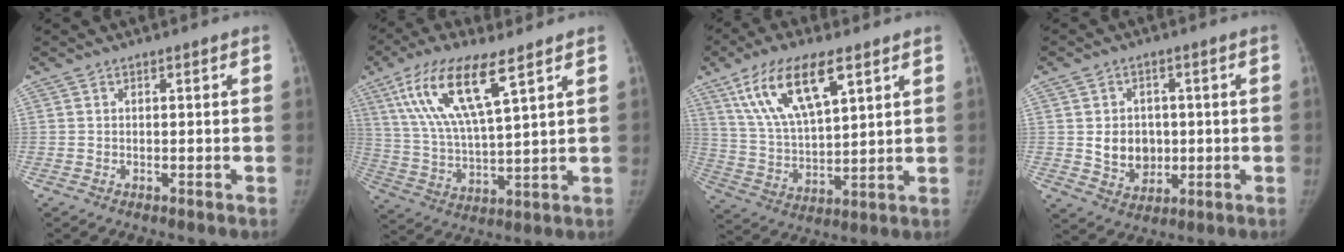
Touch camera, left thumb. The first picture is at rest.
{"total": 15.7, "force": [8.0, 4.2, 12.8], "torque": [-0.254, -0.023, 0.158]}
{"total": 16.4, "force": [8.5, 6.4, 12.4], "torque": [-0.214, -0.023, 0.165]}
{"total": 7.8, "force": [0.1, 6.5, 4.4], "torque": [-0.035, -0.003, 0.013]}